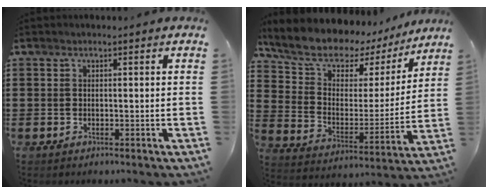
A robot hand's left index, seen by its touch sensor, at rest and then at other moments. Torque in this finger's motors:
{"motor_torque": [1.83, -0.31, 1.05, 0.21]}